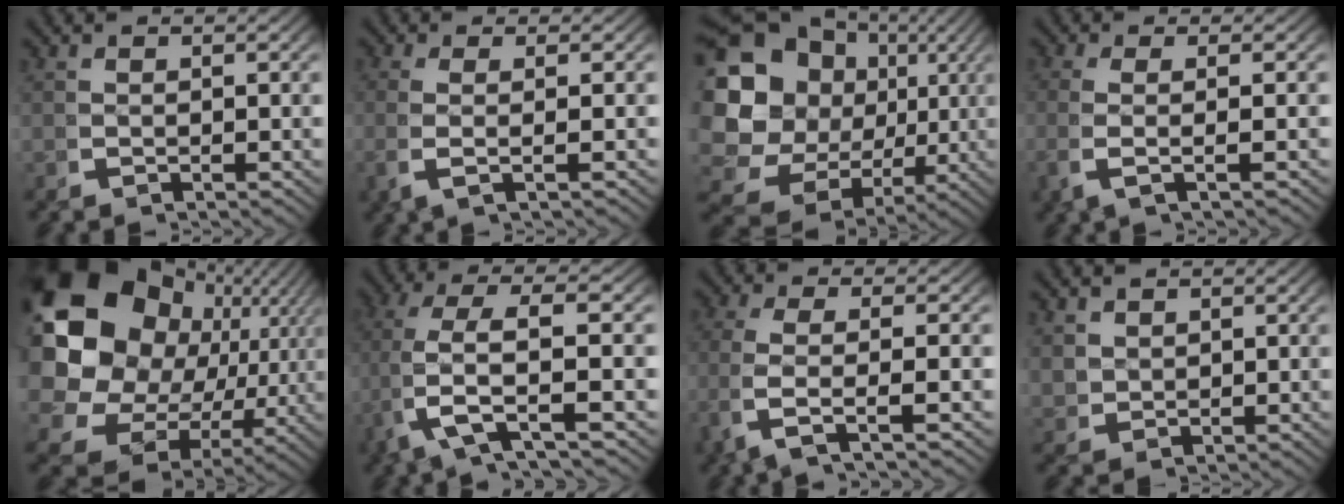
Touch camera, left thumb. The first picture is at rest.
{"total": 3.0, "force": [-0.3, -0.3, 2.9], "torque": [-0.070, 0.002, -0.007]}
{"total": 16.5, "force": [-0.2, 12.9, 10.3], "torque": [-0.224, -0.054, 0.013]}
{"total": 3.4, "force": [-0.5, -0.2, 3.3], "torque": [-0.080, 0.002, -0.011]}
{"total": 20.7, "force": [0.5, 15.3, 13.9], "torque": [-0.290, -0.064, 0.028]}
{"total": 7.0, "force": [-0.2, 1.9, 6.7], "torque": [-0.158, -0.008, -0.001]}
{"total": 5.2, "force": [-1.0, 1.1, 5.0], "torque": [-0.127, -0.001, -0.020]}
{"total": 2.0, "force": [0.9, 1.6, 0.8], "torque": [-0.020, -0.010, 0.025]}